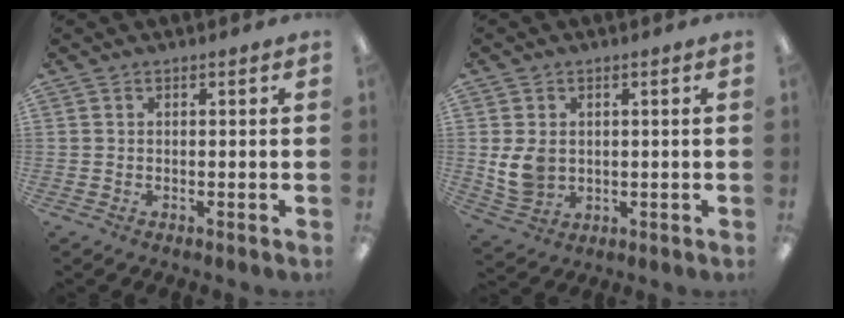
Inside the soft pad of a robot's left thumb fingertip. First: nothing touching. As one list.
[{"total": 6.1, "force": [0.6, 5.1, 3.3], "torque": [-0.076, 0.003, 0.013]}]